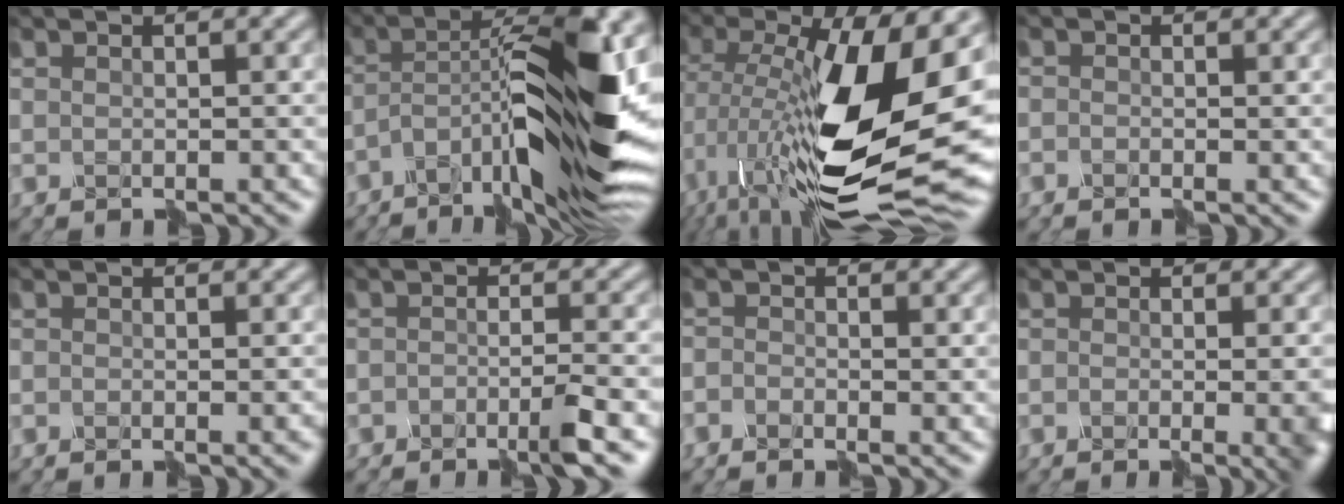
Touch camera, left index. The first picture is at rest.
{"total": 13.9, "force": [-4.9, 3.4, 12.5], "torque": [-0.207, 0.019, -0.085]}
{"total": 17.1, "force": [-0.3, 7.7, 15.2], "torque": [-0.308, -0.007, -0.002]}
{"total": 0.9, "force": [-0.8, 0.4, -0.1], "torque": [-0.003, 0.002, -0.018]}
{"total": 2.2, "force": [-1.5, 0.9, 1.3], "torque": [-0.003, 0.005, -0.019]}
{"total": 2.5, "force": [-2.2, -0.1, 1.2], "torque": [-0.031, 0.001, -0.048]}
{"total": 1.5, "force": [-1.4, 0.6, -0.1], "torque": [-0.007, 0.001, -0.027]}
{"total": 6.2, "force": [-2.1, 2.8, 5.1], "torque": [-0.048, 0.000, -0.024]}